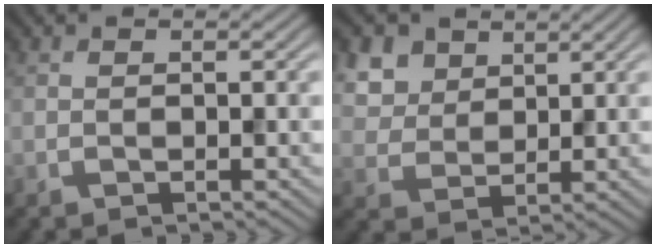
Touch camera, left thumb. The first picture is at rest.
{"total": 6.5, "force": [3.4, 4.7, 3.1], "torque": [-0.105, 0.000, 0.068]}